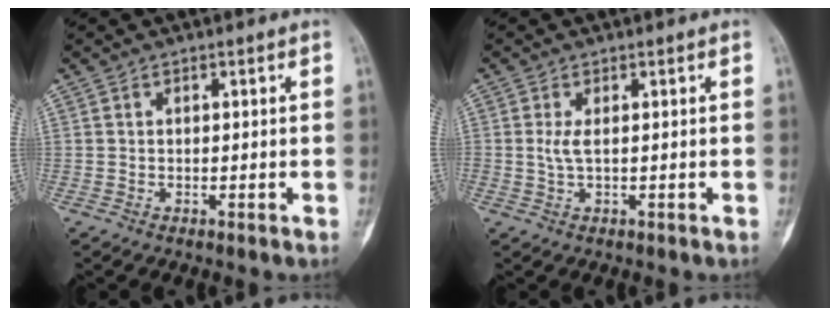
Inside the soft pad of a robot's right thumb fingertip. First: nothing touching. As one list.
[{"total": 2.1, "force": [0.2, 0.6, 2.0], "torque": [-0.055, 0.000, 0.010]}]